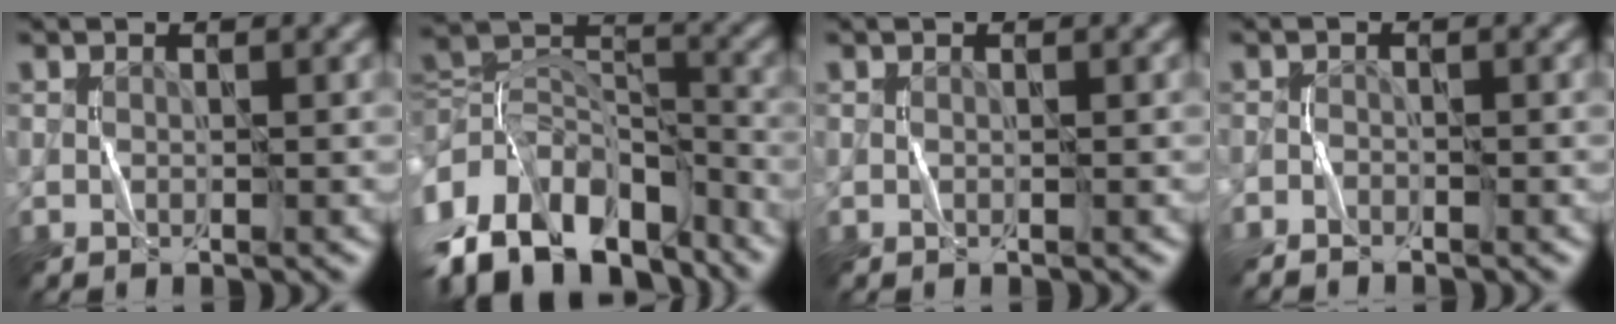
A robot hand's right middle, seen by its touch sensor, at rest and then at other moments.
{"total": 15.4, "force": [-9.4, 9.3, 7.9], "torque": [-0.171, 0.010, -0.148]}
{"total": 0.0}
{"total": 1.2, "force": [-1.2, 0.1, 0.2], "torque": [-0.007, 0.001, -0.026]}